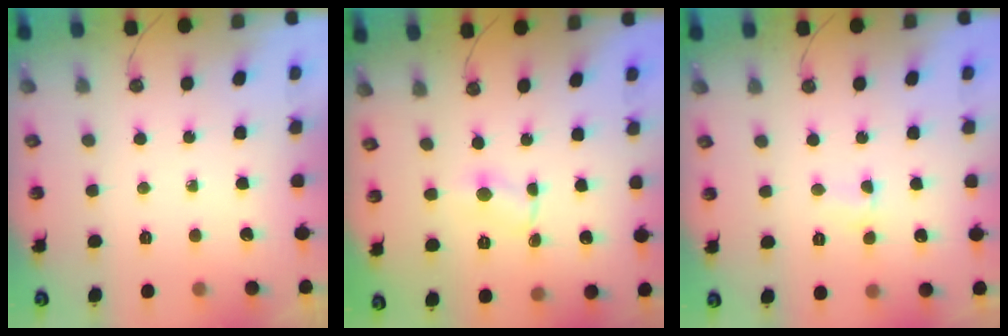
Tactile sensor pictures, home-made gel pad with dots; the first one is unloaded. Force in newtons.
{"total": 1.0, "press": 0.9, "slide": 0.1}
{"total": 1.6, "press": 1.4, "slide": 0.6}